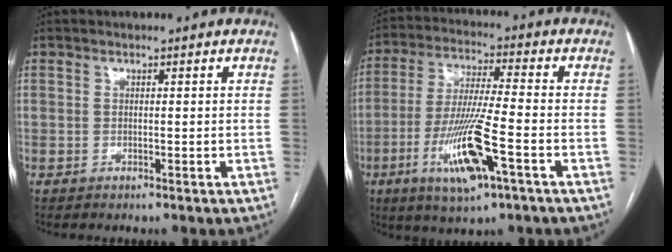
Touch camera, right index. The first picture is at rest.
{"total": 13.4, "force": [-5.3, 1.3, 12.2], "torque": [-0.246, -0.019, -0.093]}